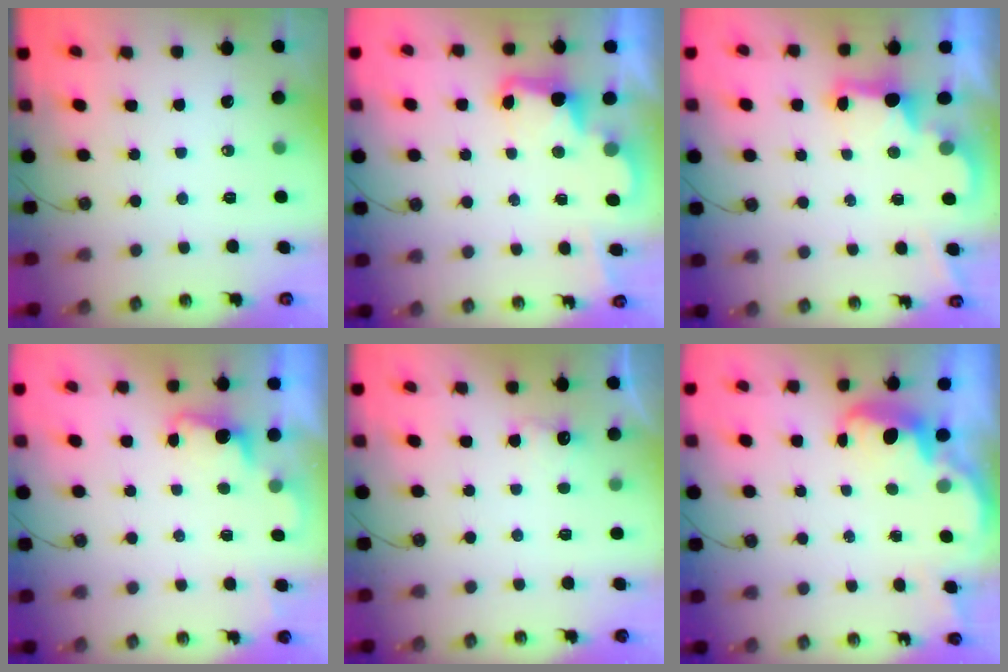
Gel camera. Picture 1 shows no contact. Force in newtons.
{"total": 3.2, "press": 3.1, "slide": 0.6}
{"total": 2.2, "press": 2.1, "slide": 0.7}
{"total": 1.8, "press": 1.5, "slide": 0.9}
{"total": 3.8, "press": 3.8, "slide": 0.7}
{"total": 2.7, "press": 2.6, "slide": 0.7}